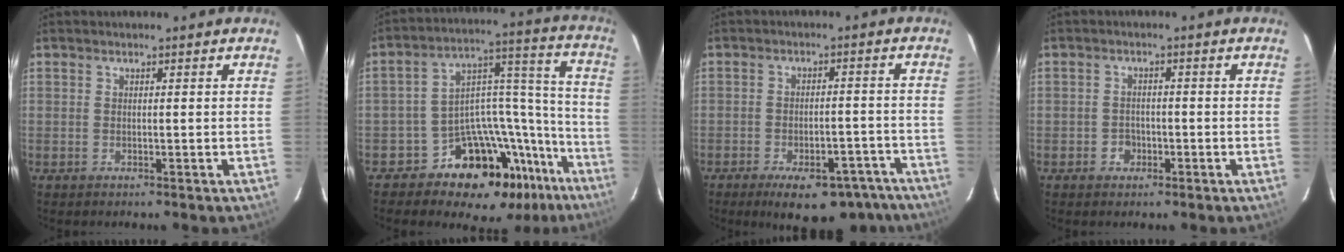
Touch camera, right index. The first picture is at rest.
{"total": 19.8, "force": [-15.0, 10.7, 7.2], "torque": [-0.089, 0.076, -0.213]}
{"total": 14.9, "force": [-11.5, 6.1, 7.2], "torque": [-0.115, 0.003, -0.137]}
{"total": 2.7, "force": [-1.2, 2.3, 0.5], "torque": [-0.012, 0.006, -0.018]}